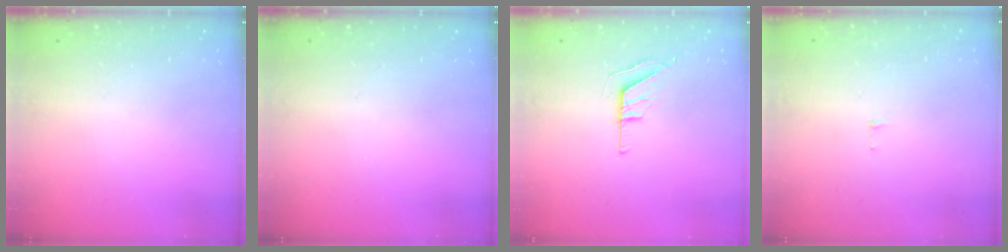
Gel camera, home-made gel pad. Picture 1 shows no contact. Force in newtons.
{"total": 0.0}
{"total": 5.5, "press": 5.5, "slide": 0.4}
{"total": 3.8, "press": 3.8, "slide": 0.3}